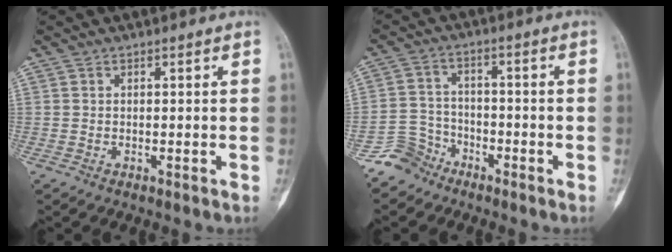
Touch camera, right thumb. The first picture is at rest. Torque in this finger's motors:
{"motor_torque": [0.11, 0.14, -0.05, -0.36, 0.01]}